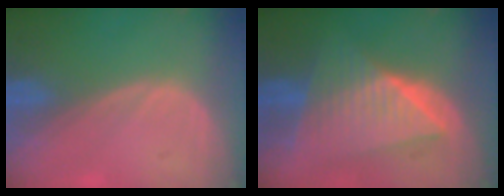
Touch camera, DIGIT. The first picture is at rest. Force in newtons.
{"total": 10.0, "press": 9.9, "slide": 0.7}